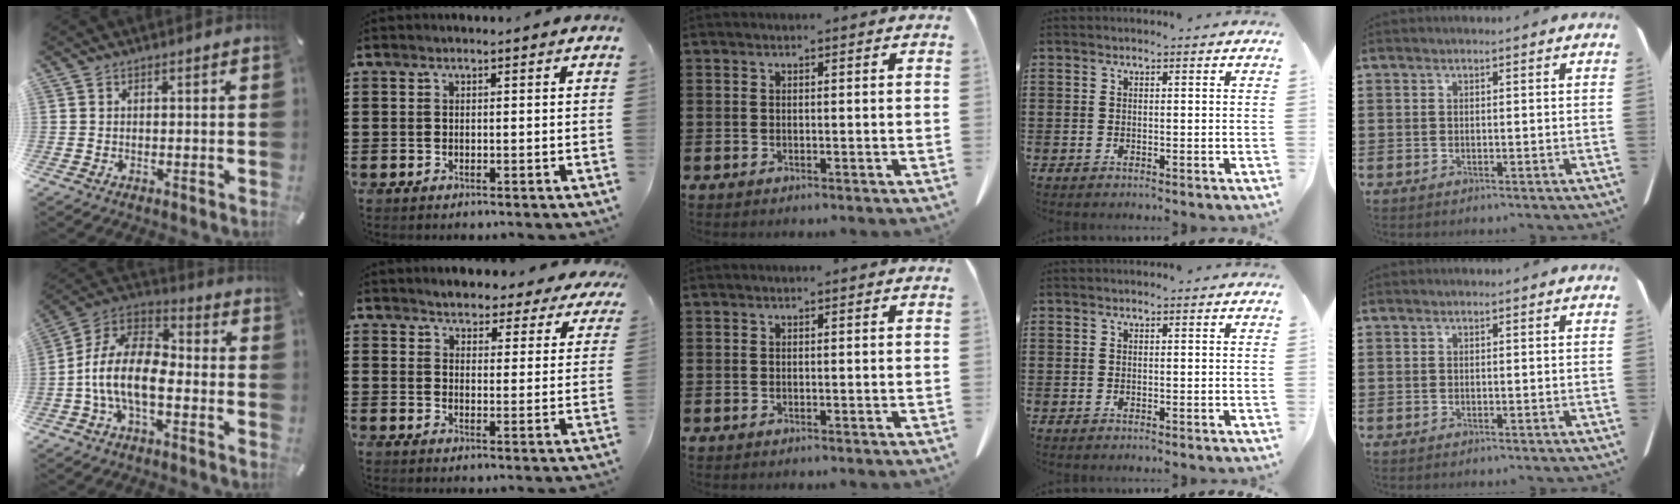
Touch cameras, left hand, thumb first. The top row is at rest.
{"thumb": {"total": 13.6, "force": [-5.0, 7.2, 10.5], "torque": [-0.229, 0.010, -0.097]}, "index": {"total": 3.8, "force": [3.8, 0.5, -0.1], "torque": [-0.021, -0.018, 0.065]}}